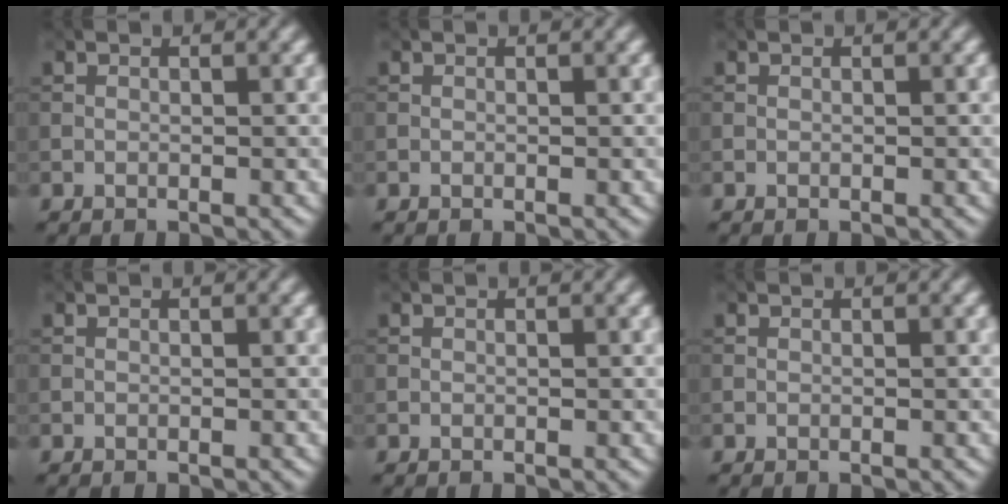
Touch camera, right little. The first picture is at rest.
{"total": 0.0}
{"total": 0.0}
{"total": 0.0}
{"total": 0.0}
{"total": 0.0}